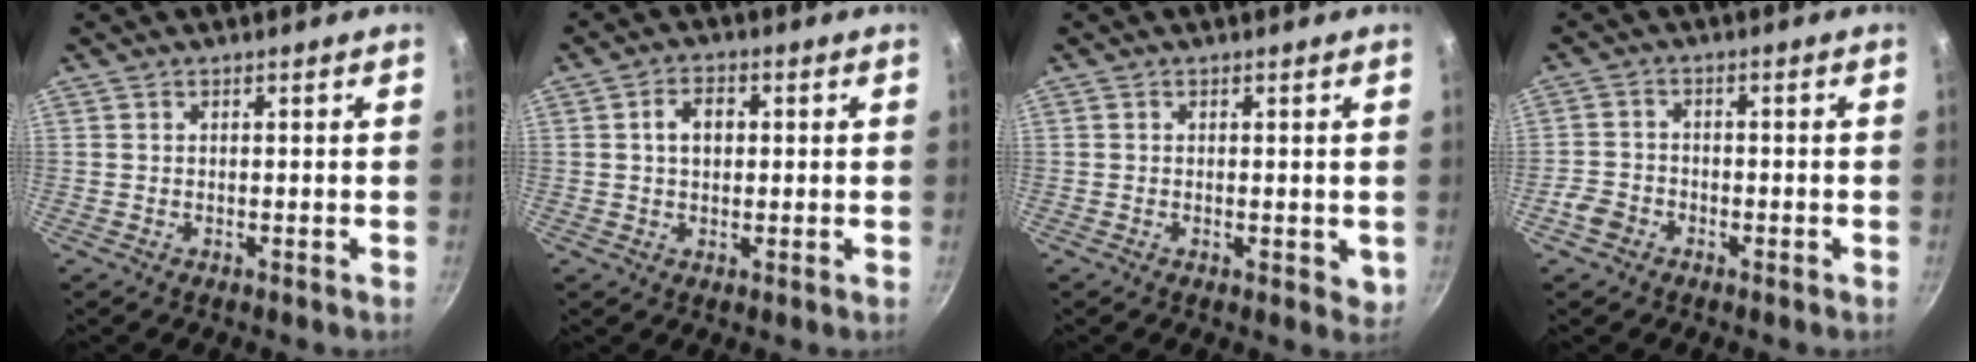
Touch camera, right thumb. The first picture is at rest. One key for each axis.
{"total": 4.9, "fx": 0.8, "fy": 3.4, "fz": 3.4, "tx": -0.042, "ty": 0.010, "tz": 0.009}
{"total": 2.7, "fx": -0.1, "fy": 1.3, "fz": 2.4, "tx": -0.028, "ty": -0.007, "tz": 0.000}
{"total": 4.0, "fx": -2.3, "fy": 2.9, "fz": 1.4, "tx": -0.025, "ty": 0.027, "tz": -0.040}